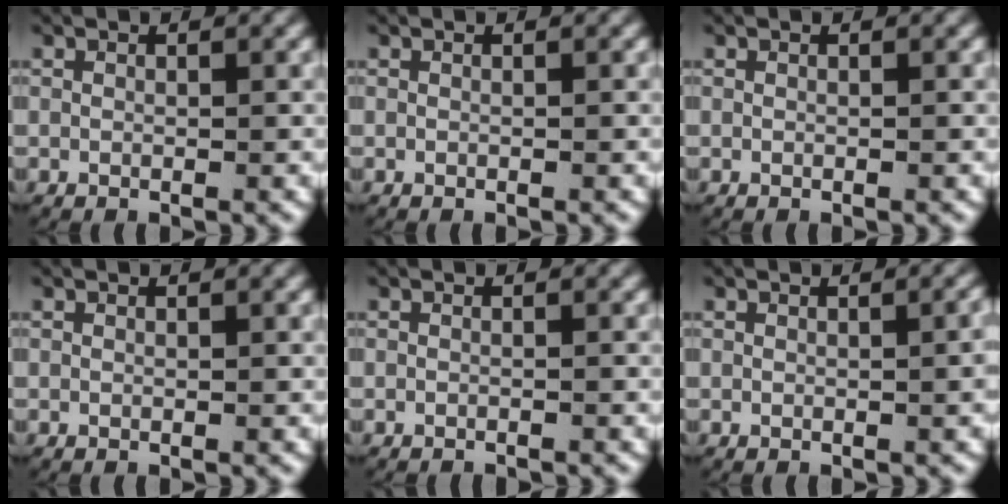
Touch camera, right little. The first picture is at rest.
{"total": 0.0}
{"total": 0.0}
{"total": 0.0}
{"total": 0.6, "force": [-0.6, -0.1, -0.1], "torque": [-0.004, -0.004, -0.007]}
{"total": 0.8, "force": [-0.1, 0.1, 0.8], "torque": [-0.005, 0.003, -0.003]}